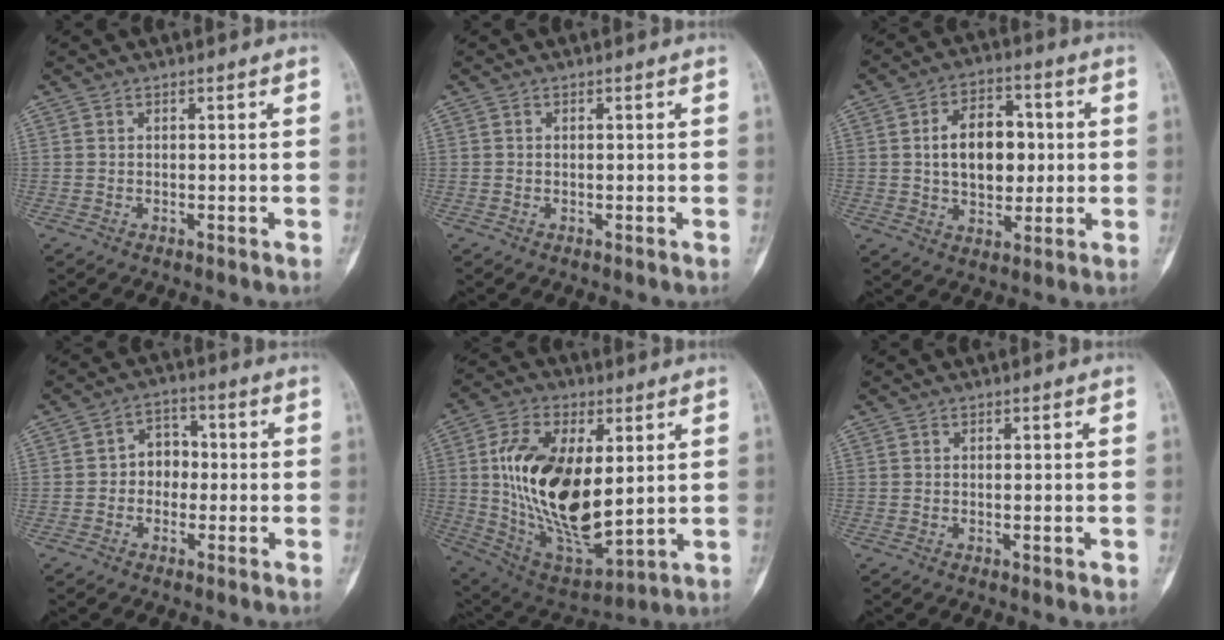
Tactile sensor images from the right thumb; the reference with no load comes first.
{"total": 0.0}
{"total": 12.5, "force": [1.1, 8.2, 9.4], "torque": [-0.118, 0.012, 0.021]}
{"total": 5.6, "force": [-0.5, 4.6, 3.2], "torque": [-0.015, 0.022, -0.019]}
{"total": 23.6, "force": [3.0, 12.0, 20.0], "torque": [-0.355, -0.024, 0.065]}
{"total": 0.9, "force": [-0.1, 0.3, 0.9], "torque": [-0.008, -0.004, -0.002]}